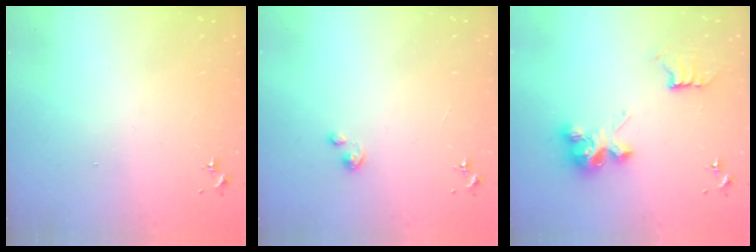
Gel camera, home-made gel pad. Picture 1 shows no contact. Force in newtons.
{"total": 1.9, "press": 1.9, "slide": 0.1}
{"total": 9.4, "press": 9.4, "slide": 0.7}